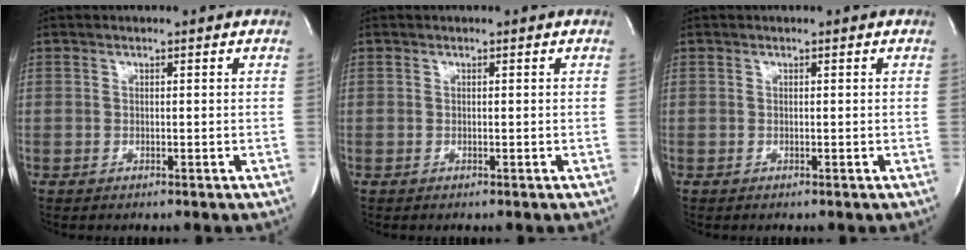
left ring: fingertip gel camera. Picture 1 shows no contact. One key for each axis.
{"total": 0.0}
{"total": 0.0}